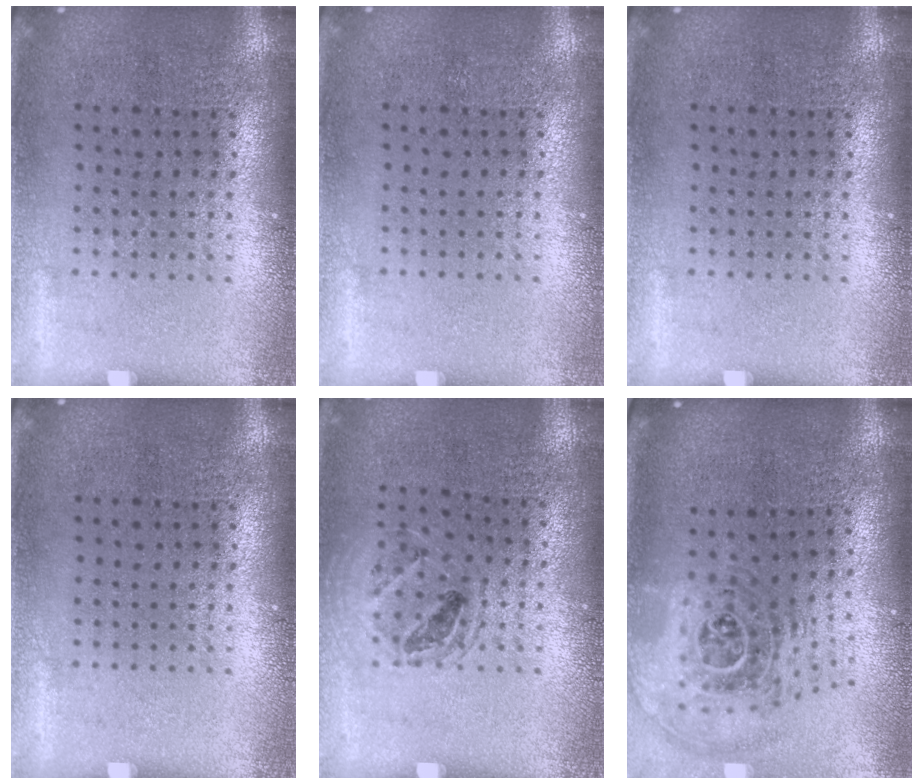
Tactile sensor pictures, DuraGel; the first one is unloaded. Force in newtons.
{"total": 0.0}
{"total": 0.0}
{"total": 0.0}
{"total": 1.0, "press": 1.0, "slide": 0.2}
{"total": 1.8, "press": 1.5, "slide": 1.1}